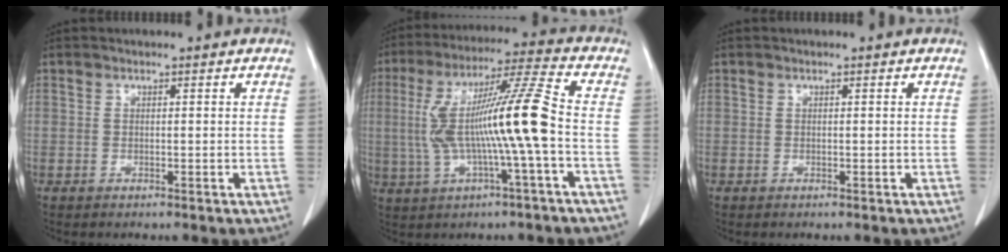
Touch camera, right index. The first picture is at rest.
{"total": 14.4, "force": [-1.2, -0.4, 14.4], "torque": [-0.277, 0.020, -0.025]}
{"total": 0.0}